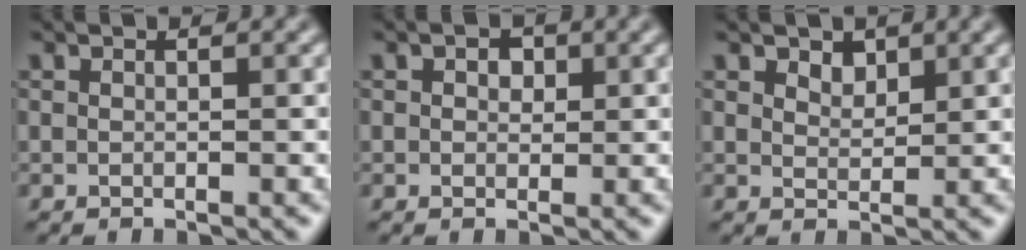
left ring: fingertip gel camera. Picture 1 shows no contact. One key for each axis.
{"total": 1.8, "fx": 0.8, "fy": 1.2, "fz": 1.0, "tx": -0.011, "ty": 0.001, "tz": 0.008}
{"total": 1.5, "fx": 1.1, "fy": 0.8, "fz": 0.6, "tx": -0.012, "ty": -0.001, "tz": 0.020}